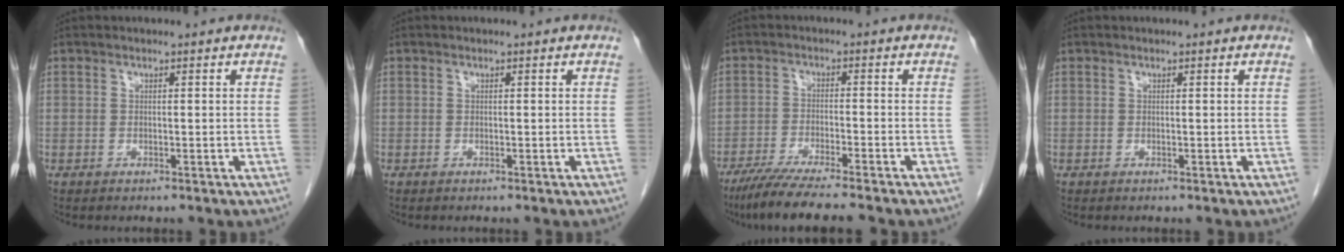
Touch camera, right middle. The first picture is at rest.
{"total": 0.0}
{"total": 9.6, "force": [-7.9, -0.2, 5.4], "torque": [-0.085, -0.028, -0.130]}
{"total": 0.0}